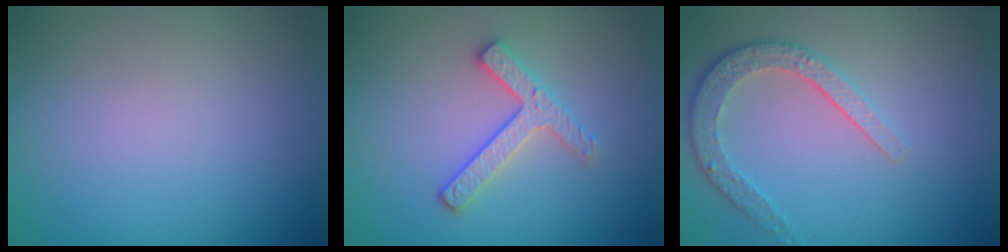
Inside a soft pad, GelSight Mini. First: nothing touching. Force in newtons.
{"total": 2.8, "press": 2.6, "slide": 1.1}
{"total": 3.5, "press": 2.9, "slide": 2.0}